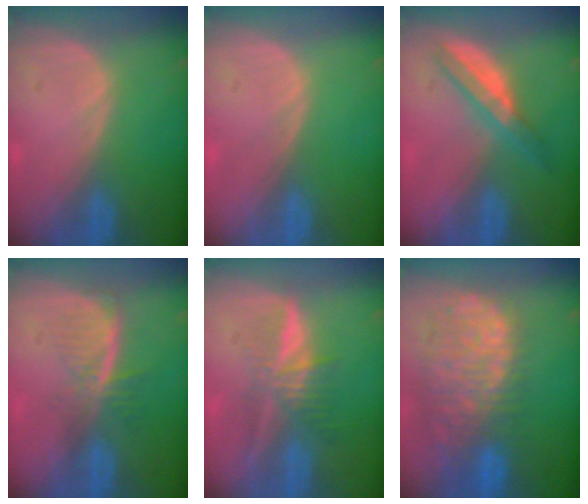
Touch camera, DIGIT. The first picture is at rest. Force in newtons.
{"total": 0.0}
{"total": 4.8, "press": 4.8, "slide": 0.7}
{"total": 5.9, "press": 5.1, "slide": 3.0}
{"total": 5.9, "press": 5.5, "slide": 2.2}
{"total": 12.7, "press": 10.5, "slide": 7.1}